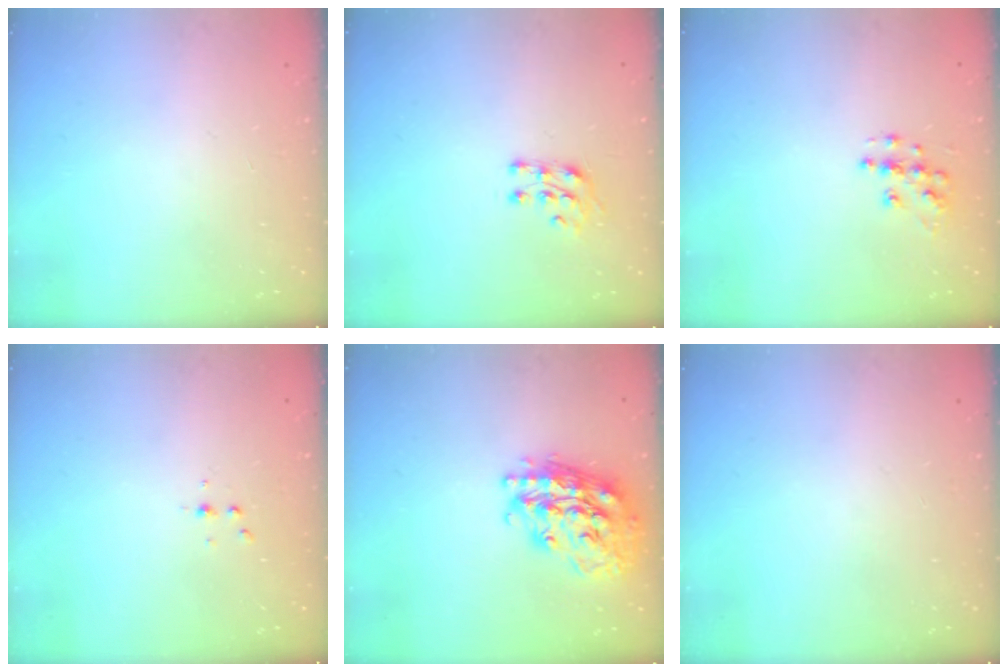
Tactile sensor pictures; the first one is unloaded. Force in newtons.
{"total": 7.2, "press": 7.2, "slide": 0.7}
{"total": 8.3, "press": 8.3, "slide": 0.3}
{"total": 2.8, "press": 2.8, "slide": 0.4}
{"total": 22.6, "press": 22.6, "slide": 1.8}
{"total": 0.0}